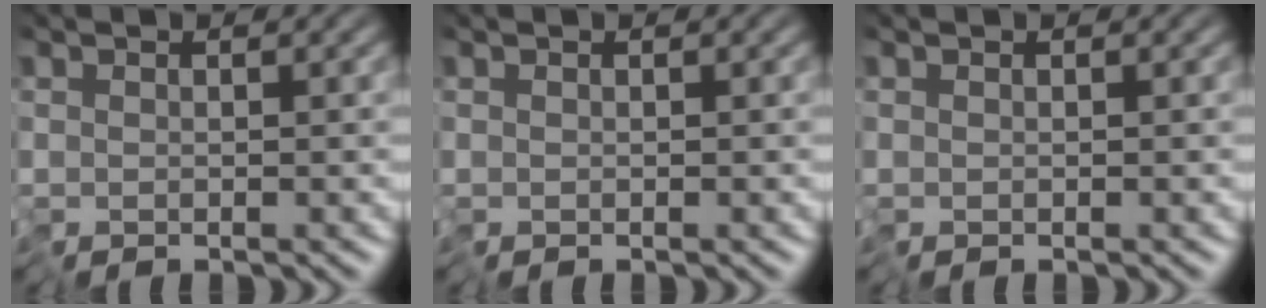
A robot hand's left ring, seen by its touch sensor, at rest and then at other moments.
{"total": 0.0}
{"total": 0.0}